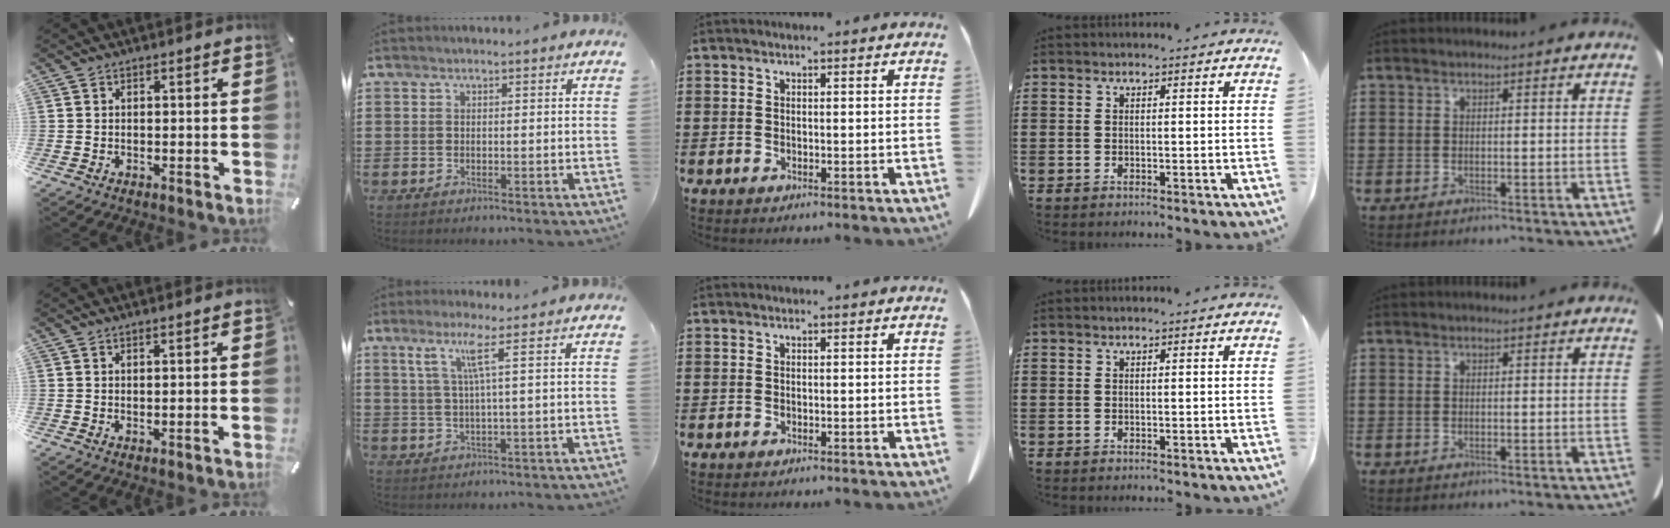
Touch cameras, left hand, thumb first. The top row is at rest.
{"thumb": {"total": 1.2, "force": [0.4, -0.1, 1.2], "torque": [-0.022, -0.003, 0.007]}, "index": {"total": 4.9, "force": [1.9, -0.7, 4.5], "torque": [-0.096, -0.003, 0.026]}}